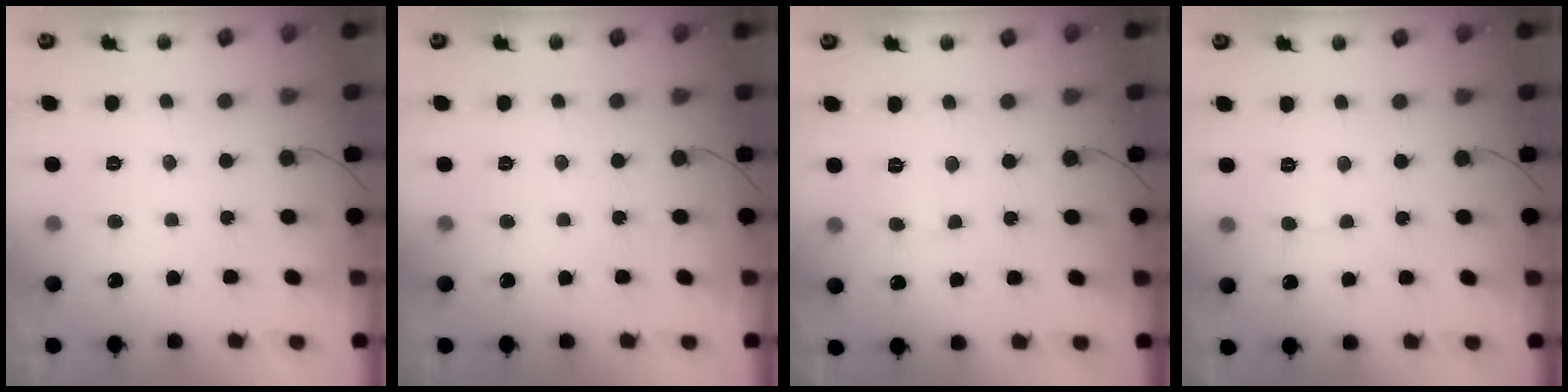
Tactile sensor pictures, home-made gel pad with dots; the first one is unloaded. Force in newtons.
{"total": 0.0}
{"total": 2.6, "press": 2.6, "slide": 0.3}
{"total": 3.1, "press": 3.1, "slide": 0.3}